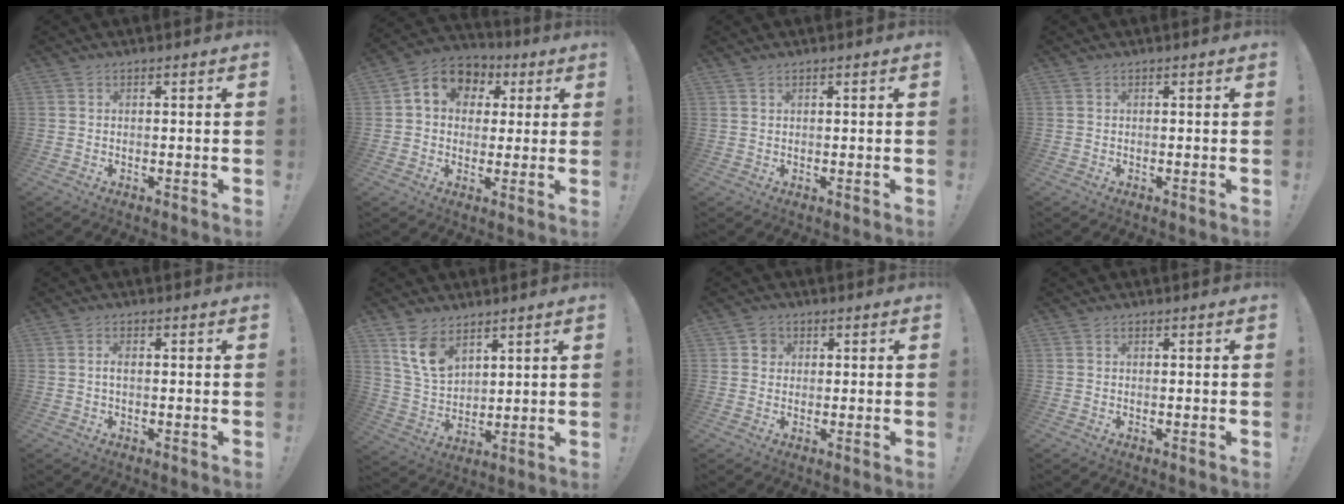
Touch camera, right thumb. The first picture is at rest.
{"total": 10.2, "force": [3.0, 8.5, 4.8], "torque": [-0.070, -0.006, 0.062]}
{"total": 0.8, "force": [0.6, 0.3, 0.3], "torque": [-0.007, 0.000, 0.012]}
{"total": 0.0}
{"total": 1.5, "force": [-0.1, 0.6, 1.4], "torque": [-0.027, 0.004, -0.003]}
{"total": 11.0, "force": [7.0, 6.7, 5.2], "torque": [-0.105, -0.033, 0.141]}
{"total": 3.2, "force": [0.7, 3.0, 0.9], "torque": [-0.014, 0.003, 0.012]}
{"total": 0.0}